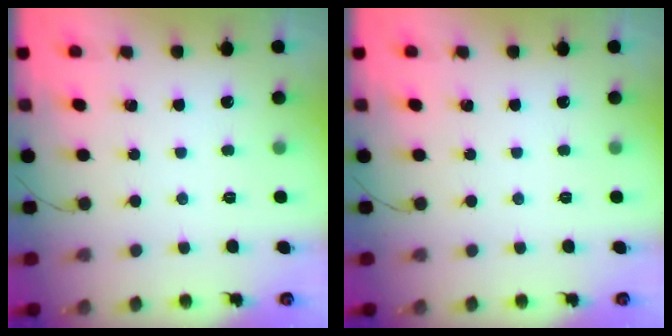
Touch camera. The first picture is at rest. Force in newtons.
{"total": 0.0}